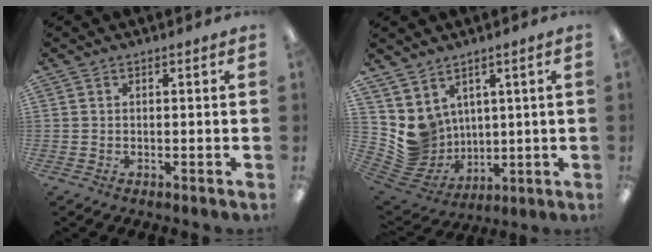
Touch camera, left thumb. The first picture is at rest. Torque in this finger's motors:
{"motor_torque": [-0.18, 0.46, 0.52, -0.64, 0.06]}